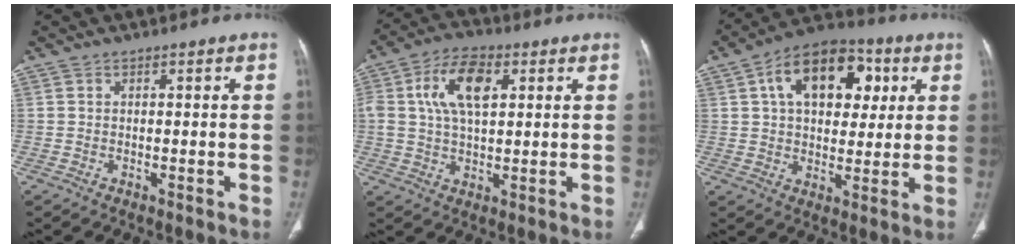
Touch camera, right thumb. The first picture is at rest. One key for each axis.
{"total": 11.0, "fx": 3.0, "fy": 5.9, "fz": 8.8, "tx": -0.161, "ty": 0.010, "tz": 0.051}
{"total": 17.1, "fx": 5.2, "fy": 10.7, "fz": 12.2, "tx": -0.148, "ty": 0.009, "tz": 0.076}